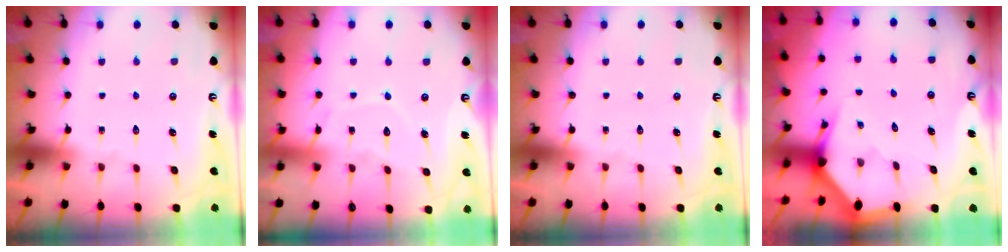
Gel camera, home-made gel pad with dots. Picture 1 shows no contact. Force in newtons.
{"total": 7.7, "press": 7.7, "slide": 0.7}
{"total": 0.0}
{"total": 2.8, "press": 2.8, "slide": 0.1}